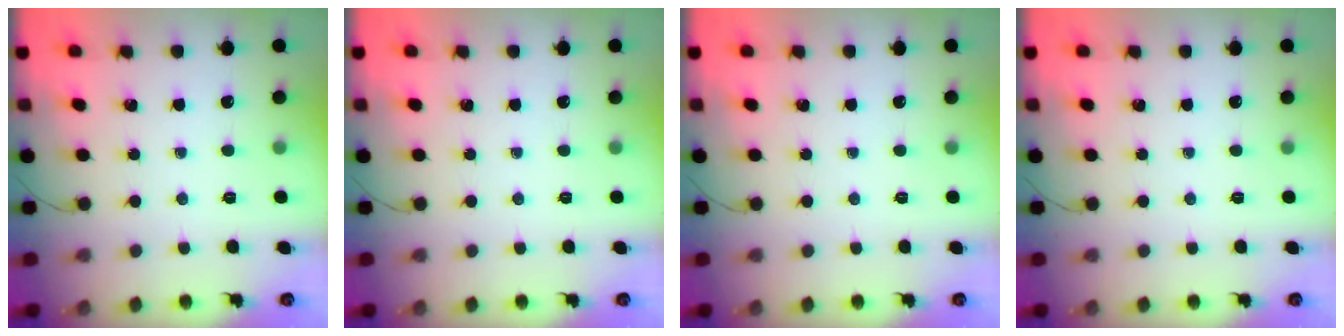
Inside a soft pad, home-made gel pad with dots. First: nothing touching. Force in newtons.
{"total": 0.0}
{"total": 0.0}
{"total": 0.0}